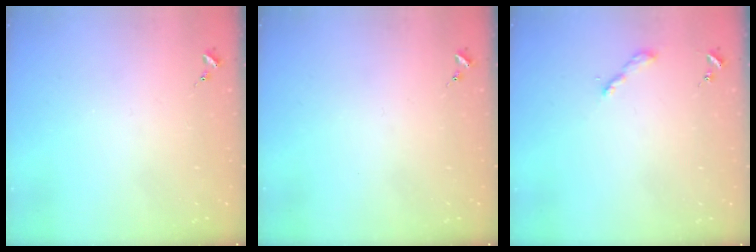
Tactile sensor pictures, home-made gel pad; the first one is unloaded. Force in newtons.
{"total": 0.0}
{"total": 2.2, "press": 2.2, "slide": 0.2}